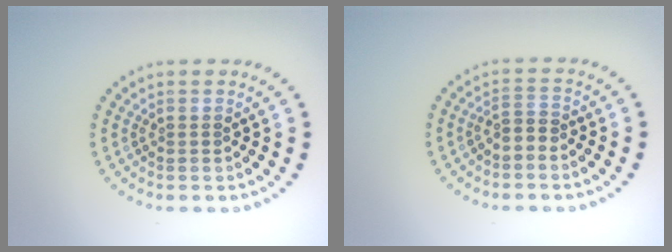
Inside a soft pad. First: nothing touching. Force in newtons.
{"total": 1.6, "press": 1.2, "slide": 1.0}